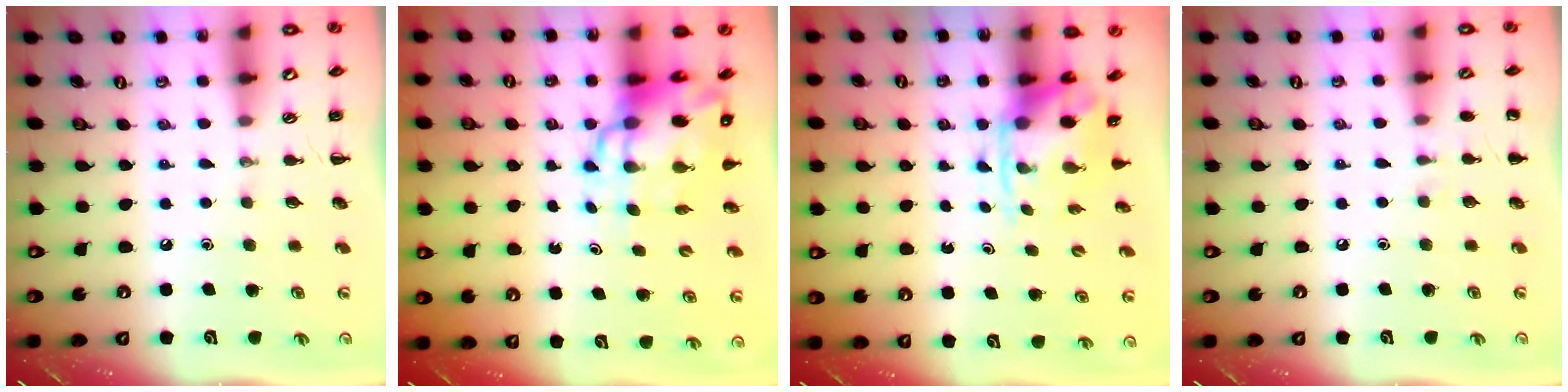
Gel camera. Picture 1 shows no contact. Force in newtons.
{"total": 10.8, "press": 10.4, "slide": 2.8}
{"total": 3.8, "press": 3.7, "slide": 0.8}
{"total": 4.3, "press": 4.1, "slide": 1.3}